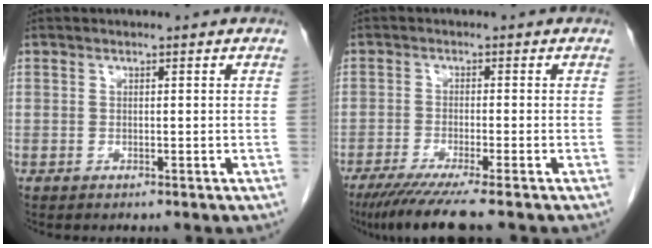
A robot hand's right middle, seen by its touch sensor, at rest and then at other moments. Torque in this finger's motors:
{"motor_torque": [0.75, -0.60, 0.20, 0.04]}